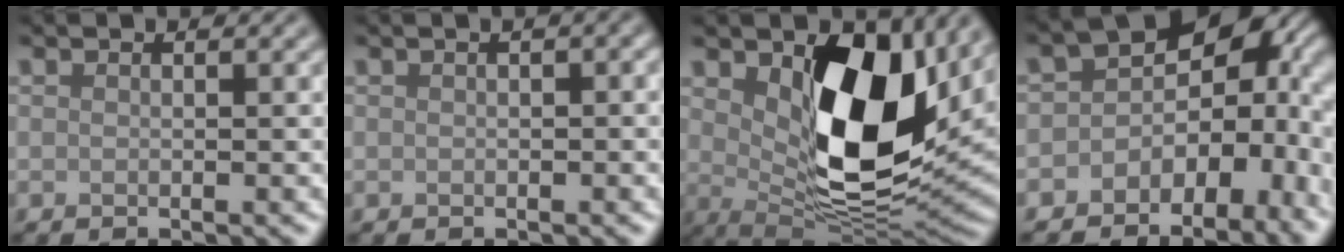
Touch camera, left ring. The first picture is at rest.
{"total": 0.9, "force": [0.1, 0.6, 0.6], "torque": [-0.008, 0.001, 0.002]}
{"total": 11.6, "force": [3.3, 5.8, 9.5], "torque": [-0.147, -0.019, 0.068]}
{"total": 10.0, "force": [-1.5, 7.4, 6.6], "torque": [-0.064, 0.009, -0.030]}